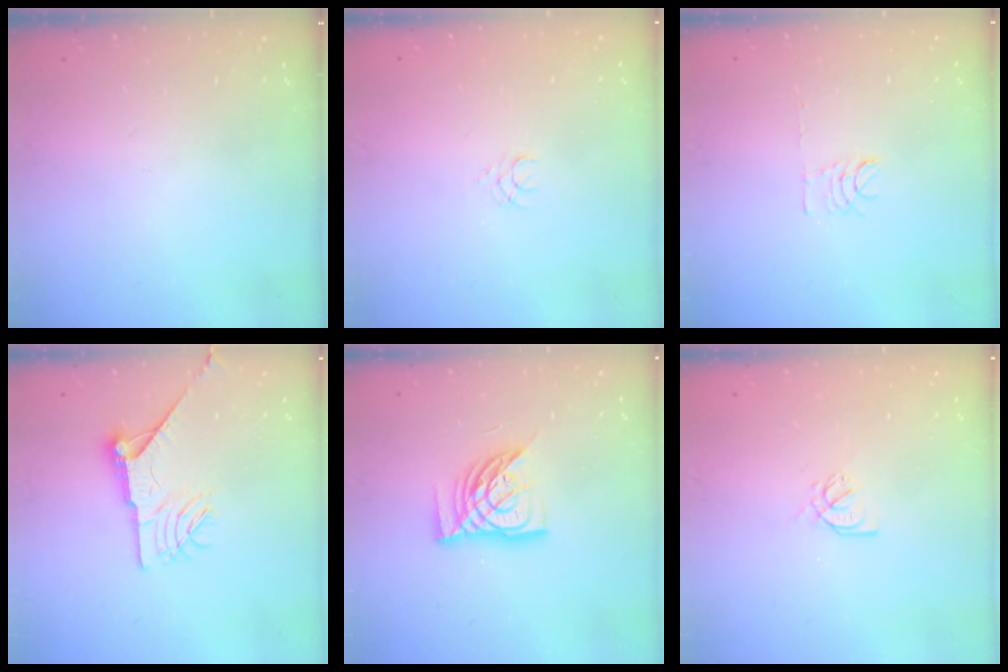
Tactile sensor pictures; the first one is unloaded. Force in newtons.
{"total": 1.5, "press": 1.5, "slide": 0.2}
{"total": 5.3, "press": 5.3, "slide": 0.3}
{"total": 11.6, "press": 11.5, "slide": 1.2}
{"total": 11.6, "press": 11.5, "slide": 1.5}
{"total": 3.5, "press": 3.5, "slide": 0.2}